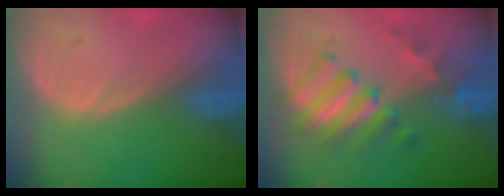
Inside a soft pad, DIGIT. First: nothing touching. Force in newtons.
{"total": 6.5, "press": 6.5, "slide": 0.8}